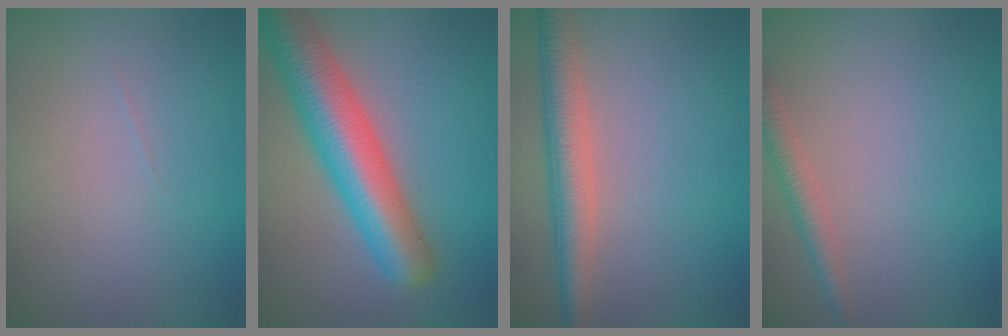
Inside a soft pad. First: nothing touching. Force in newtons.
{"total": 9.0, "press": 9.0, "slide": 0.3}
{"total": 4.3, "press": 4.3, "slide": 0.3}
{"total": 1.8, "press": 1.8, "slide": 0.1}